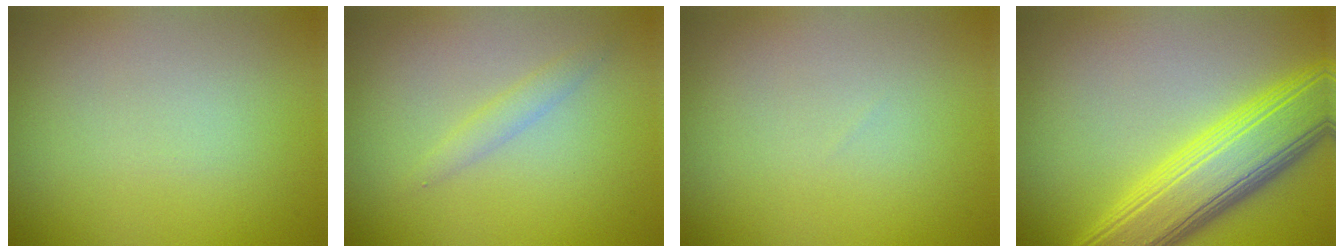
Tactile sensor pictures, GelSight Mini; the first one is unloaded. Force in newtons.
{"total": 1.2, "press": 1.2, "slide": 0.0}
{"total": 0.0}
{"total": 8.7, "press": 8.7, "slide": 0.2}